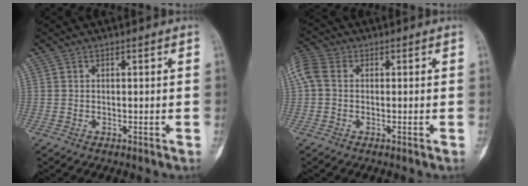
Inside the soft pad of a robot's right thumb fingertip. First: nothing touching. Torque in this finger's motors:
{"motor_torque": [0.23, 0.08, 0.51, 0.13, 0.06]}